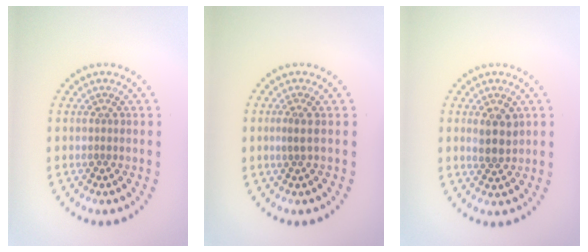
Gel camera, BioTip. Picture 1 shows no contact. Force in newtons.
{"total": 1.2, "press": 0.8, "slide": 0.8}
{"total": 2.3, "press": 2.2, "slide": 0.8}